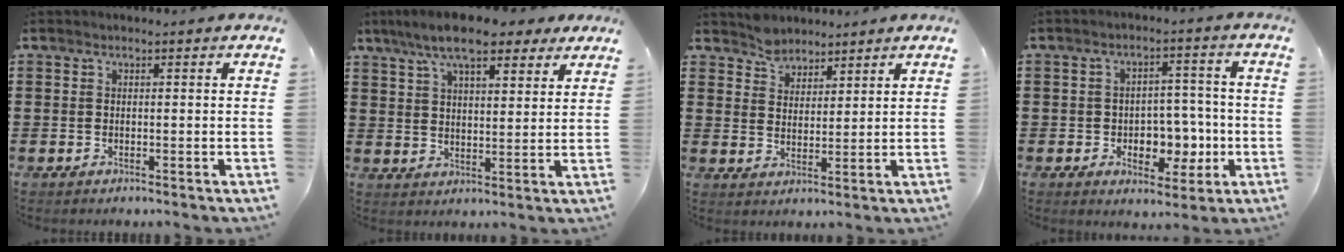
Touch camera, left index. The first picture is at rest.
{"total": 10.0, "force": [7.8, 2.7, 5.7], "torque": [-0.124, -0.005, 0.141]}
{"total": 3.6, "force": [3.3, 1.4, -0.3], "torque": [-0.009, 0.000, 0.066]}
{"total": 5.8, "force": [-1.3, 4.6, 3.4], "torque": [-0.056, 0.007, -0.026]}